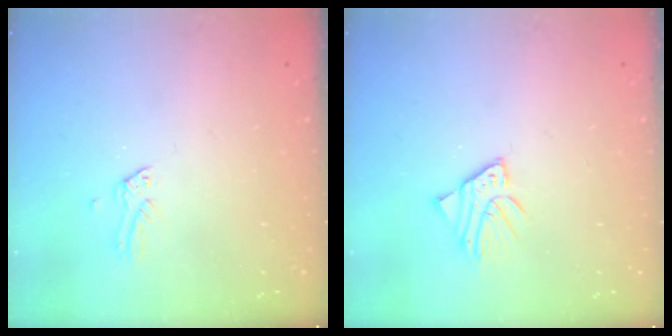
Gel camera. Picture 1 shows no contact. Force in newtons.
{"total": 3.7, "press": 3.7, "slide": 0.4}